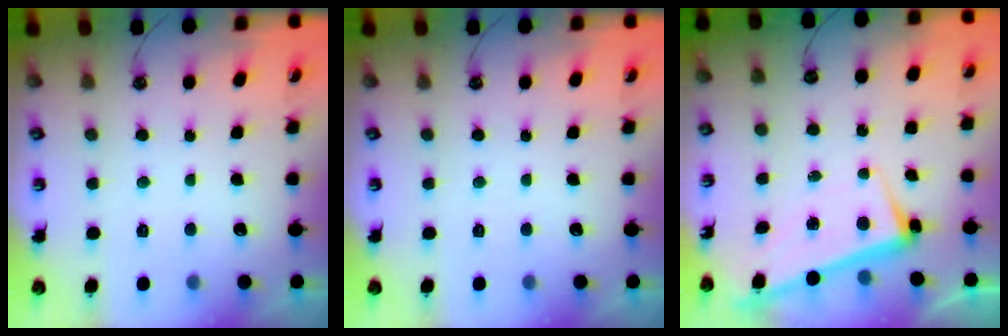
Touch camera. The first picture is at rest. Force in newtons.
{"total": 0.0}
{"total": 2.6, "press": 2.4, "slide": 0.9}